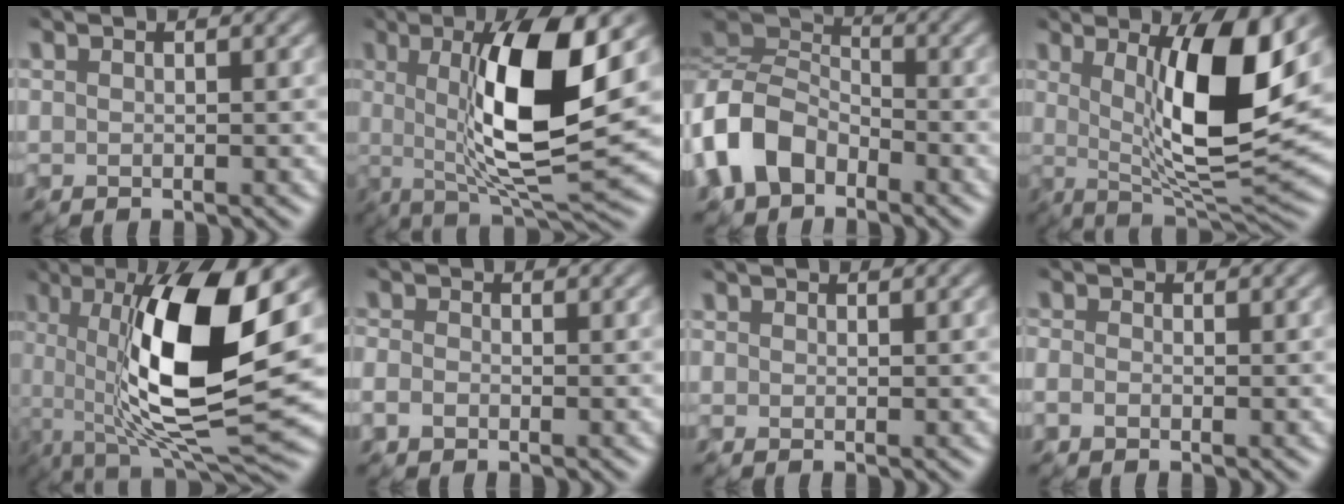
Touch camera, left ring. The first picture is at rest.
{"total": 9.9, "force": [0.4, 2.2, 9.6], "torque": [-0.157, -0.009, 0.023]}
{"total": 6.2, "force": [-4.0, 4.0, 2.5], "torque": [-0.070, 0.007, -0.088]}
{"total": 9.4, "force": [1.5, 2.1, 9.0], "torque": [-0.146, -0.011, 0.042]}
{"total": 12.6, "force": [0.0, 3.2, 12.2], "torque": [-0.212, -0.010, 0.012]}
{"total": 1.5, "force": [-1.4, 0.5, -0.2], "torque": [-0.006, 0.000, -0.022]}
{"total": 0.9, "force": [-0.5, -0.3, -0.7], "torque": [0.006, 0.001, 0.003]}
{"total": 1.3, "force": [-1.3, 0.3, -0.3], "torque": [-0.005, 0.001, -0.018]}